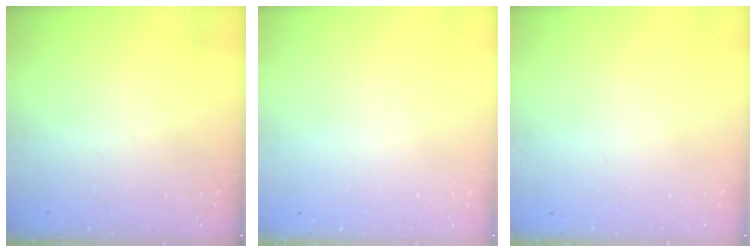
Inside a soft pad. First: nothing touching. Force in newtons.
{"total": 0.0}
{"total": 0.0}